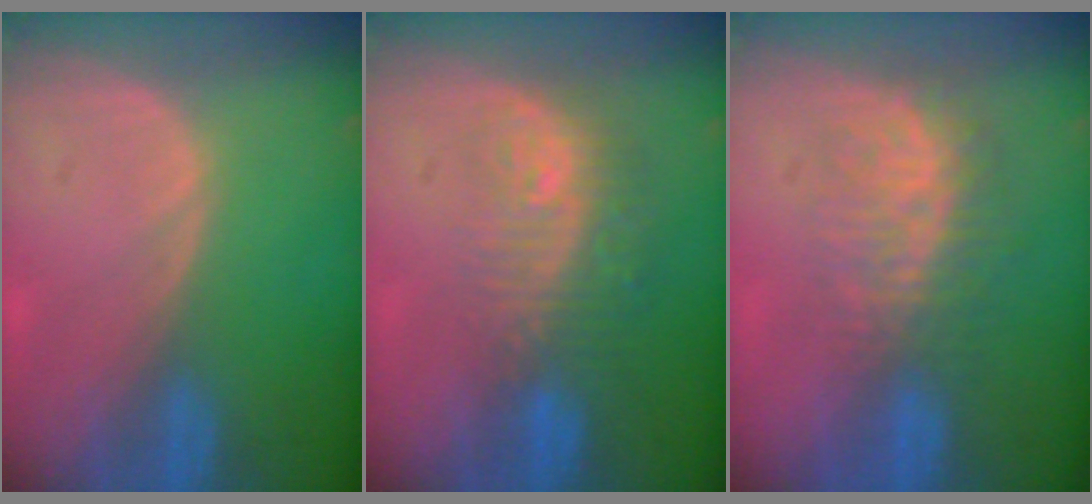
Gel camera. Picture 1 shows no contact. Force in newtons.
{"total": 9.6, "press": 8.0, "slide": 5.4}
{"total": 8.5, "press": 7.4, "slide": 4.3}